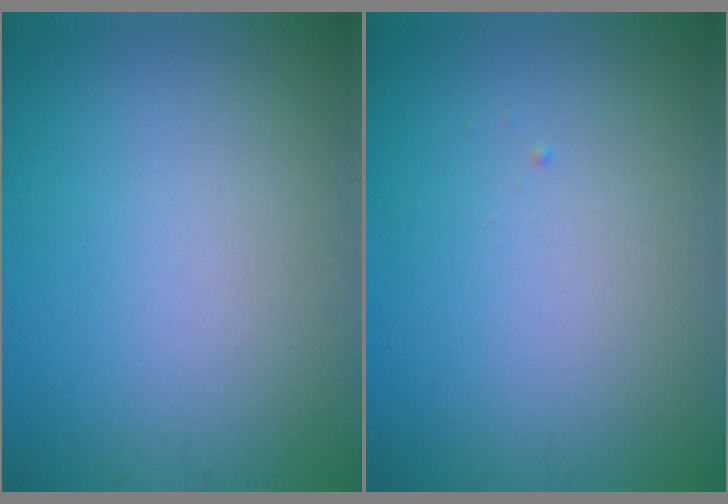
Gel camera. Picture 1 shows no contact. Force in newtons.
{"total": 0.0}